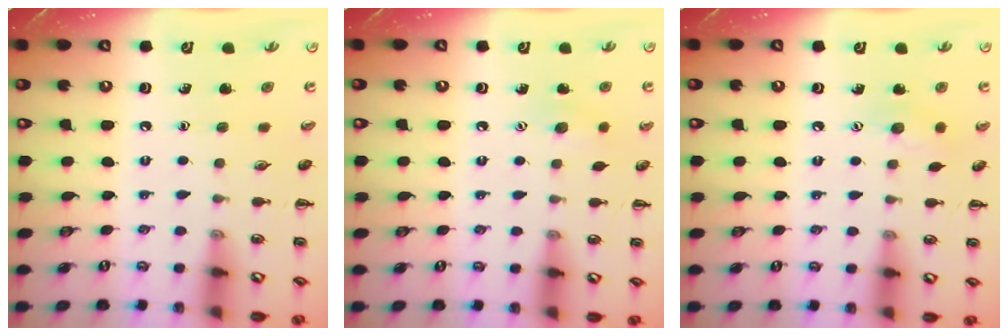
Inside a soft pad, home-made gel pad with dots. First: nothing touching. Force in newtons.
{"total": 5.9, "press": 5.7, "slide": 1.2}
{"total": 7.3, "press": 7.1, "slide": 1.7}